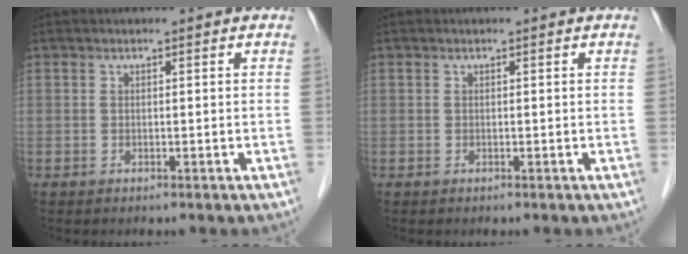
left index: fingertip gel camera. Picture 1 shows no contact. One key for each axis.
{"total": 0.0}